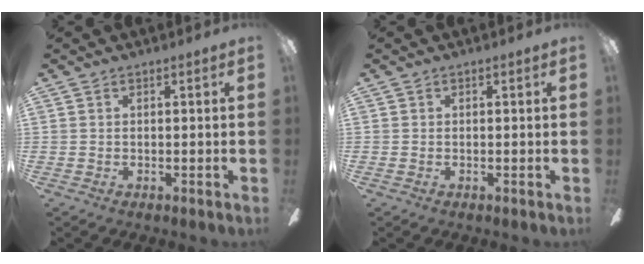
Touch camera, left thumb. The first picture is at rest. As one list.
[{"total": 0.0}]